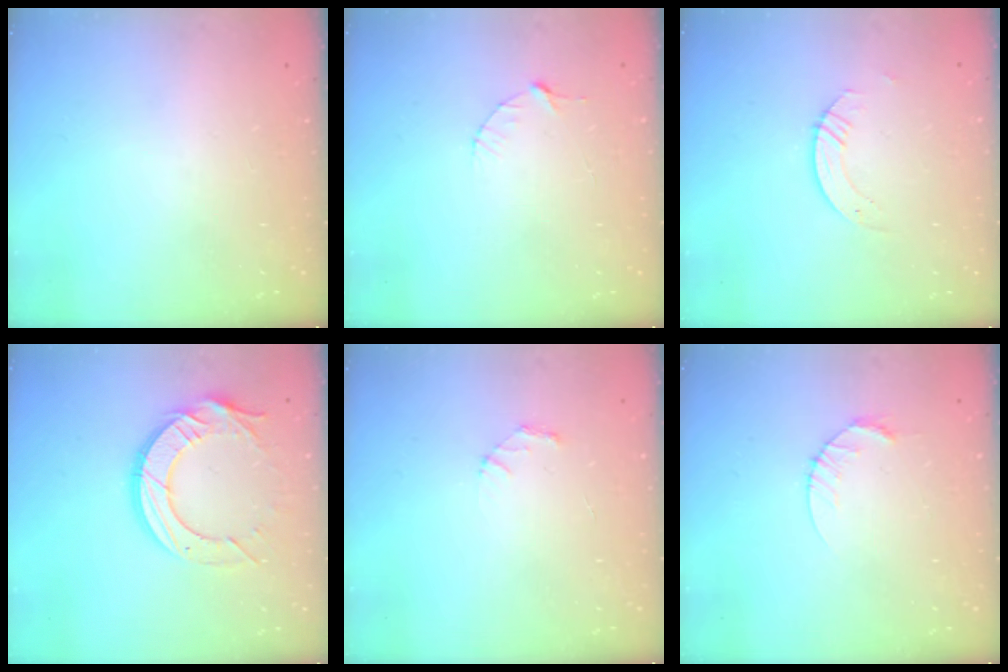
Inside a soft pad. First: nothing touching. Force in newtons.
{"total": 3.8, "press": 3.7, "slide": 0.4}
{"total": 2.6, "press": 2.6, "slide": 0.2}
{"total": 14.3, "press": 14.2, "slide": 1.3}
{"total": 1.9, "press": 1.9, "slide": 0.2}
{"total": 3.7, "press": 3.6, "slide": 0.4}